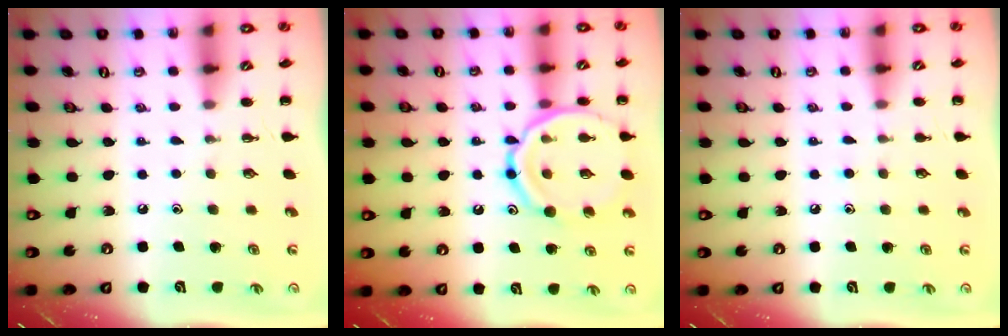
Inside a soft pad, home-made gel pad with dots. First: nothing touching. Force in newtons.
{"total": 15.9, "press": 15.8, "slide": 1.7}
{"total": 5.2, "press": 4.9, "slide": 1.7}